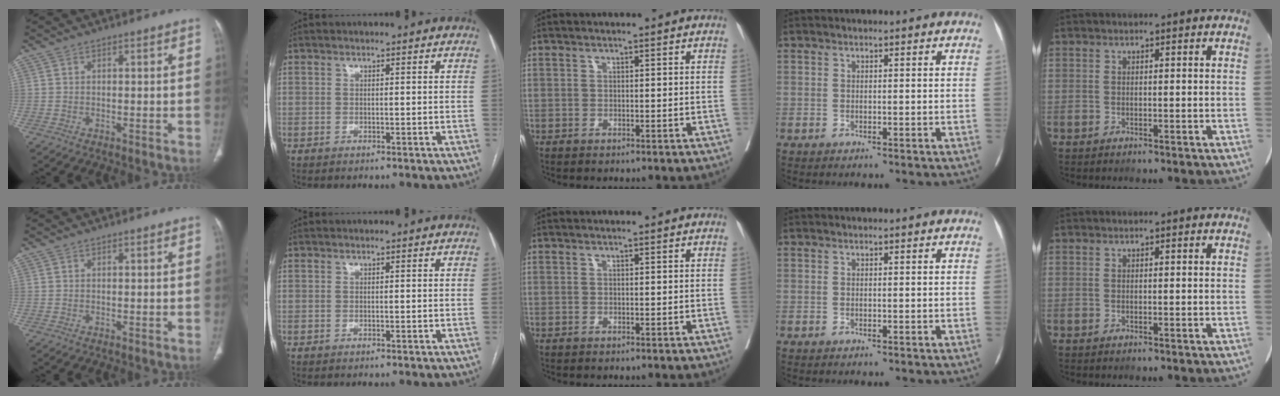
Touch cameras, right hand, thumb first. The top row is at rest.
{}